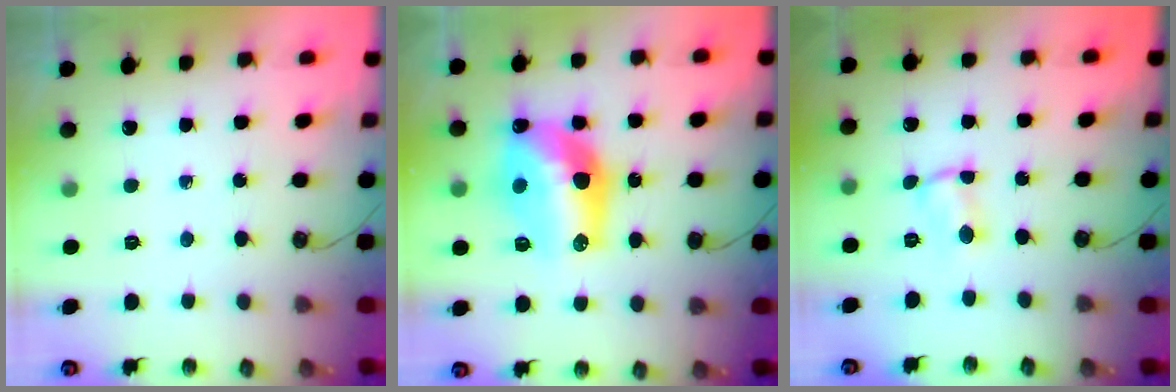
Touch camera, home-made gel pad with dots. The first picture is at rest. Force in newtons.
{"total": 16.1, "press": 16.0, "slide": 1.4}
{"total": 1.4, "press": 1.4, "slide": 0.0}